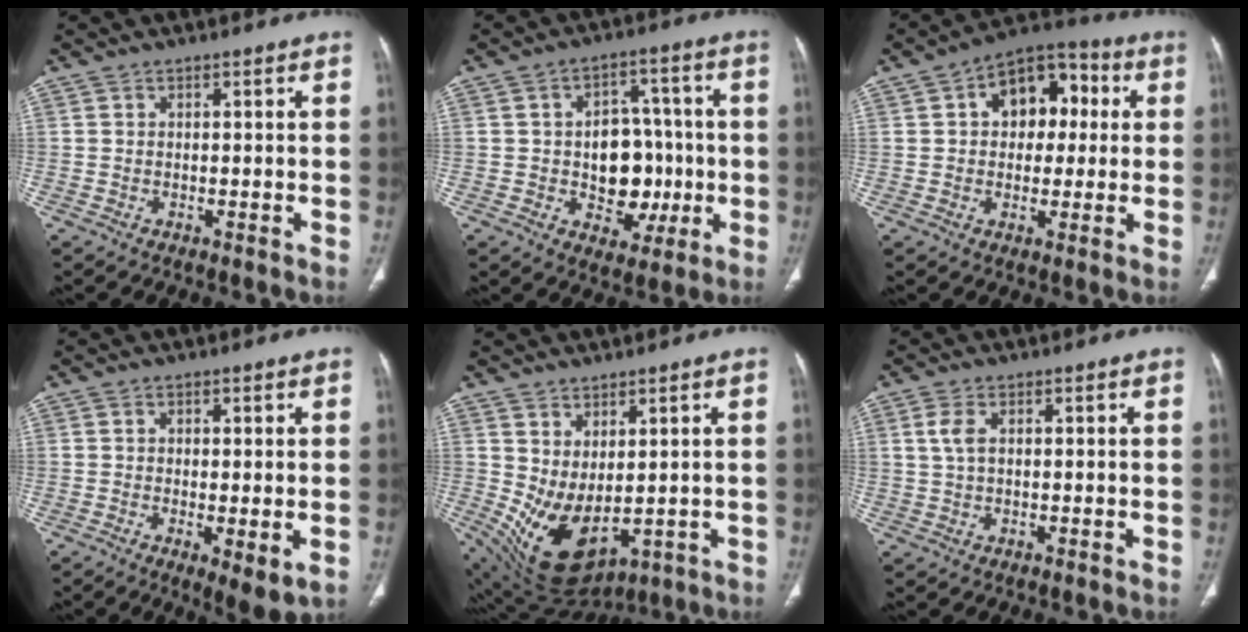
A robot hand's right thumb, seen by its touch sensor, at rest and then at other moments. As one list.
[{"total": 11.9, "force": [-1.5, 8.8, 7.9], "torque": [-0.060, 0.028, -0.012]}, {"total": 12.8, "force": [2.6, 8.6, 9.1], "torque": [-0.084, 0.025, 0.029]}, {"total": 5.7, "force": [-1.4, 1.7, 5.3], "torque": [-0.088, -0.019, -0.020]}, {"total": 12.0, "force": [0.0, 6.4, 10.1], "torque": [-0.172, -0.021, 0.035]}, {"total": 1.6, "force": [0.5, 1.0, 1.1], "torque": [-0.025, 0.003, 0.013]}]